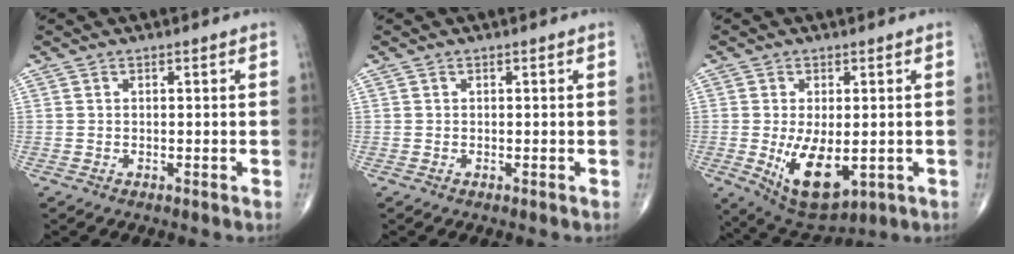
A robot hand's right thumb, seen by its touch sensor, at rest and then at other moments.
{"total": 0.0}
{"total": 11.1, "force": [-2.0, 5.6, 9.4], "torque": [-0.148, -0.019, -0.014]}